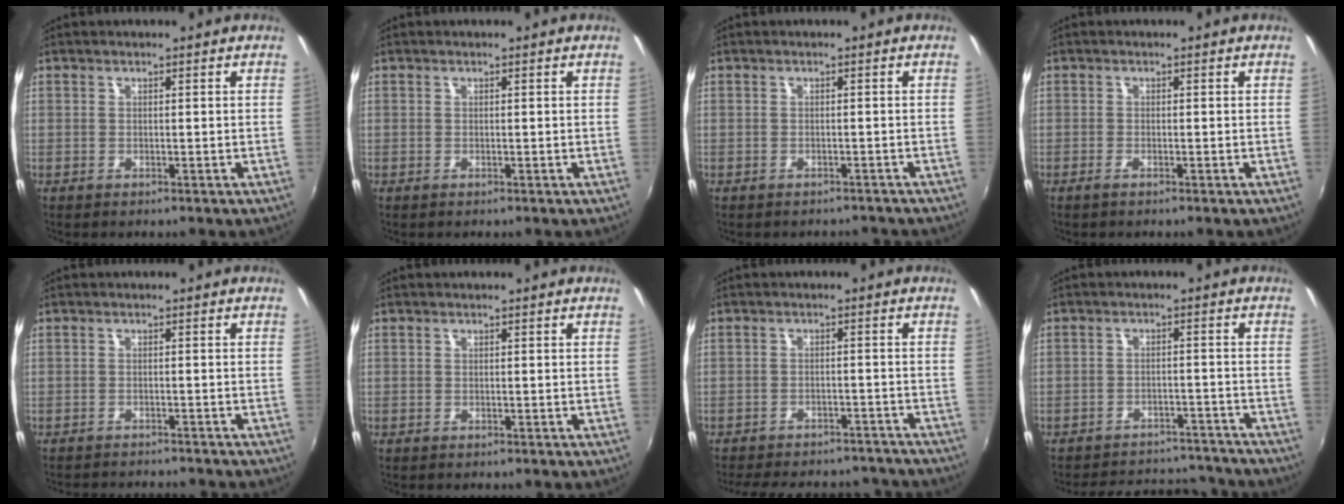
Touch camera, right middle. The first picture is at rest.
{"total": 0.0}
{"total": 4.2, "force": [-3.7, 1.5, 1.0], "torque": [-0.015, -0.010, -0.044]}
{"total": 1.1, "force": [-0.8, -0.2, 0.8], "torque": [-0.018, -0.002, -0.017]}
{"total": 6.8, "force": [-6.4, 1.0, 2.0], "torque": [-0.054, -0.014, -0.093]}
{"total": 0.0}
{"total": 19.0, "force": [-16.6, 6.6, 6.7], "torque": [-0.147, 0.010, -0.206]}
{"total": 15.4, "force": [-13.6, 5.7, 4.3], "torque": [-0.094, 0.036, -0.163]}